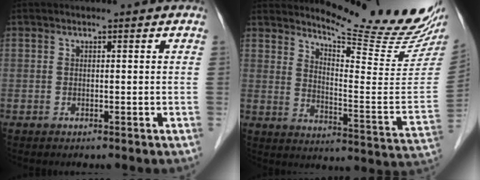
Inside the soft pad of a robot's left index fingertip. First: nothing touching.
{"total": 18.2, "force": [16.9, 0.5, 6.8], "torque": [-0.105, -0.110, 0.217]}